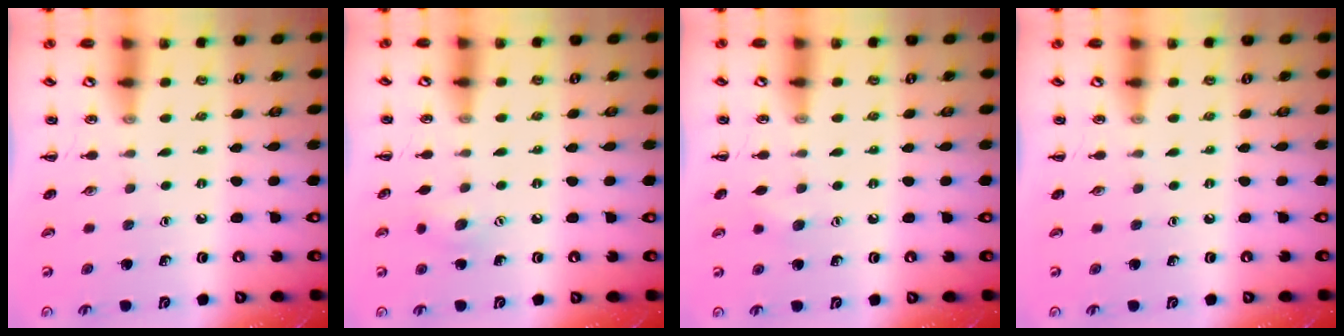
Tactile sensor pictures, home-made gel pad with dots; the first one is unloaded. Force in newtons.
{"total": 6.5, "press": 6.4, "slide": 1.1}
{"total": 5.1, "press": 4.9, "slide": 1.3}
{"total": 0.0}